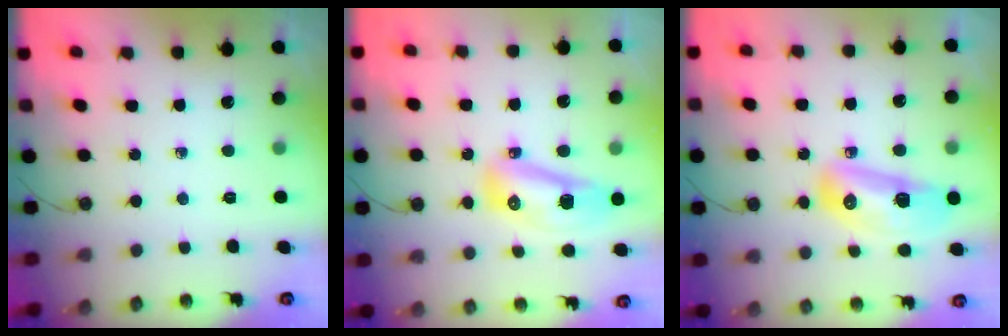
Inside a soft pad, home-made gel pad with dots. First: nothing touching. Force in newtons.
{"total": 12.2, "press": 12.1, "slide": 1.5}
{"total": 14.0, "press": 13.4, "slide": 4.0}